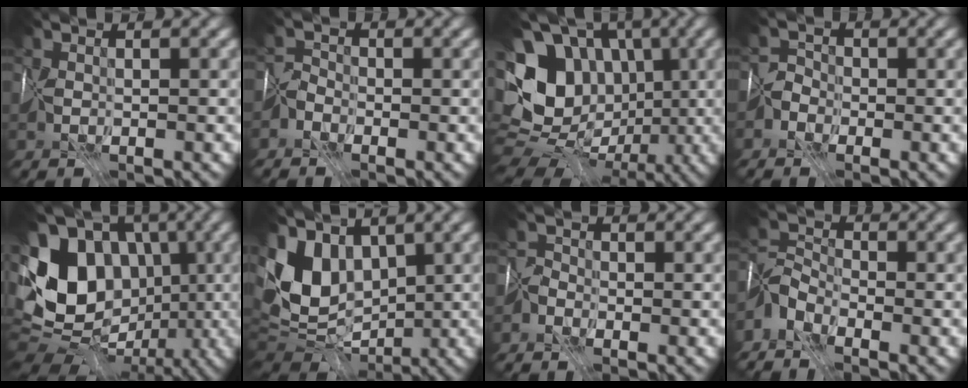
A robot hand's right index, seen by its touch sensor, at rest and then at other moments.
{"total": 1.3, "force": [-1.1, -0.2, -0.7], "torque": [0.008, 0.012, -0.031]}
{"total": 12.7, "force": [0.7, 10.9, 6.6], "torque": [-0.136, 0.011, 0.017]}
{"total": 1.5, "force": [-1.3, 0.6, -0.5], "torque": [0.013, 0.009, -0.032]}
{"total": 12.4, "force": [0.9, 9.9, 7.4], "torque": [-0.153, 0.019, 0.000]}
{"total": 7.7, "force": [2.0, 5.6, 4.9], "torque": [-0.113, -0.003, 0.034]}
{"total": 1.2, "force": [-0.8, -0.3, -0.8], "torque": [0.012, 0.011, -0.026]}
{"total": 2.6, "force": [-2.5, 0.6, 0.4], "torque": [-0.012, 0.007, -0.064]}